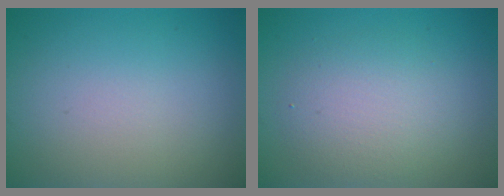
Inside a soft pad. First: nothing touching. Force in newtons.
{"total": 3.8, "press": 3.8, "slide": 0.3}